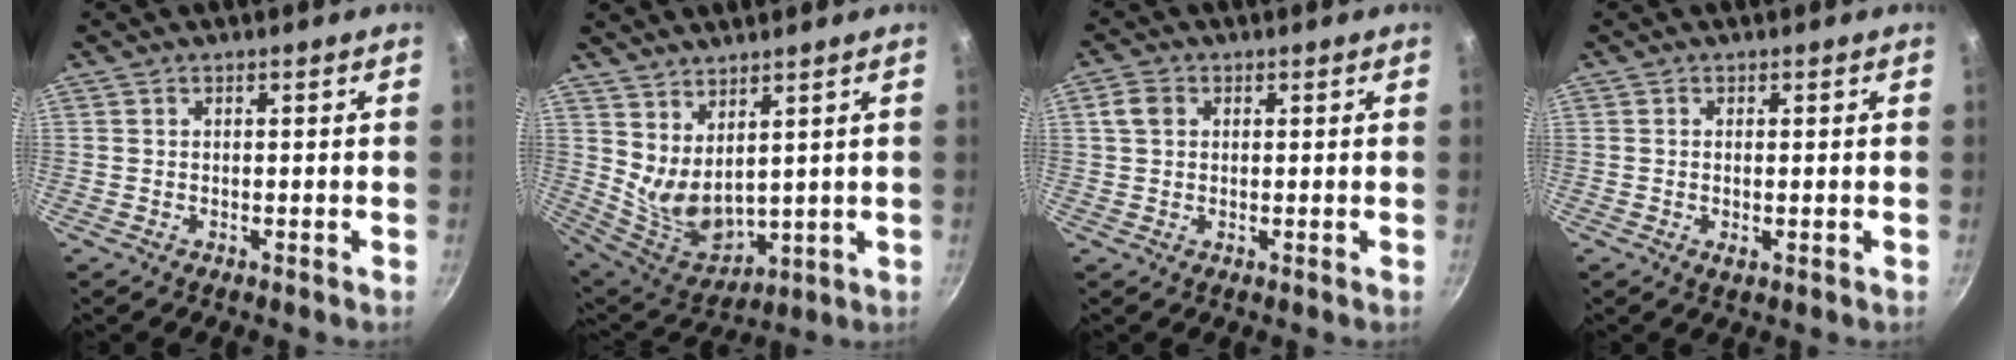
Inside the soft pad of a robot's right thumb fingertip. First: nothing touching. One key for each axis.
{"total": 9.6, "fx": 4.7, "fy": 4.9, "fz": 6.8, "tx": -0.103, "ty": -0.056, "tz": 0.113}
{"total": 3.5, "fx": 1.0, "fy": 2.8, "fz": 1.9, "tx": -0.028, "ty": 0.005, "tz": 0.016}
{"total": 1.3, "fx": -0.2, "fy": 0.5, "fz": 1.2, "tx": -0.025, "ty": -0.003, "tz": -0.003}